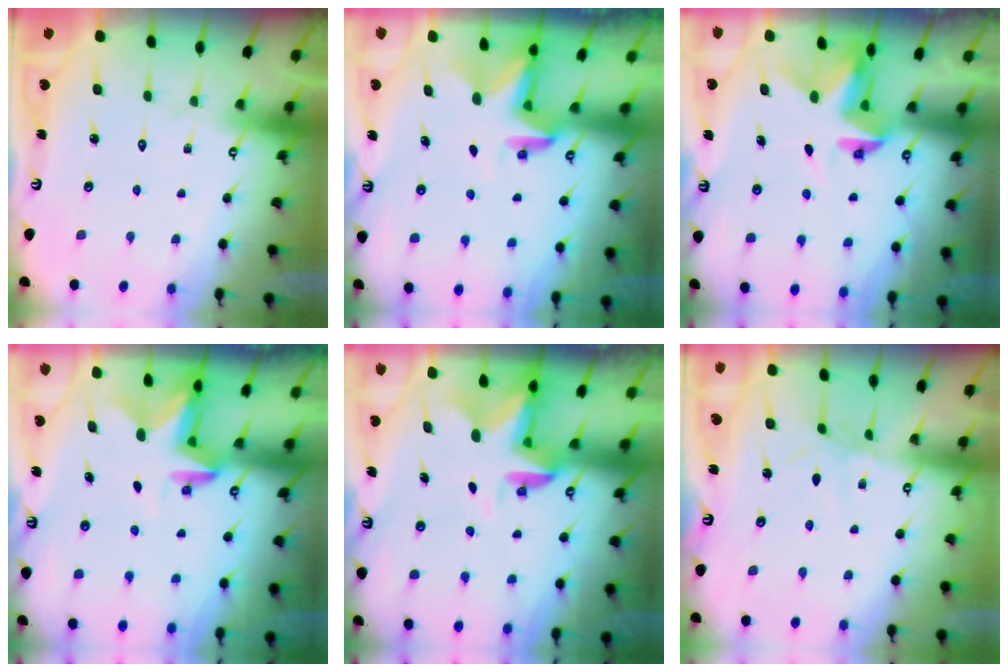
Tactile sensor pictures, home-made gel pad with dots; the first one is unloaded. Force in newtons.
{"total": 3.0, "press": 3.0, "slide": 0.1}
{"total": 3.9, "press": 3.9, "slide": 0.1}
{"total": 2.9, "press": 2.8, "slide": 0.5}
{"total": 3.3, "press": 3.3, "slide": 0.1}
{"total": 4.1, "press": 4.1, "slide": 0.4}